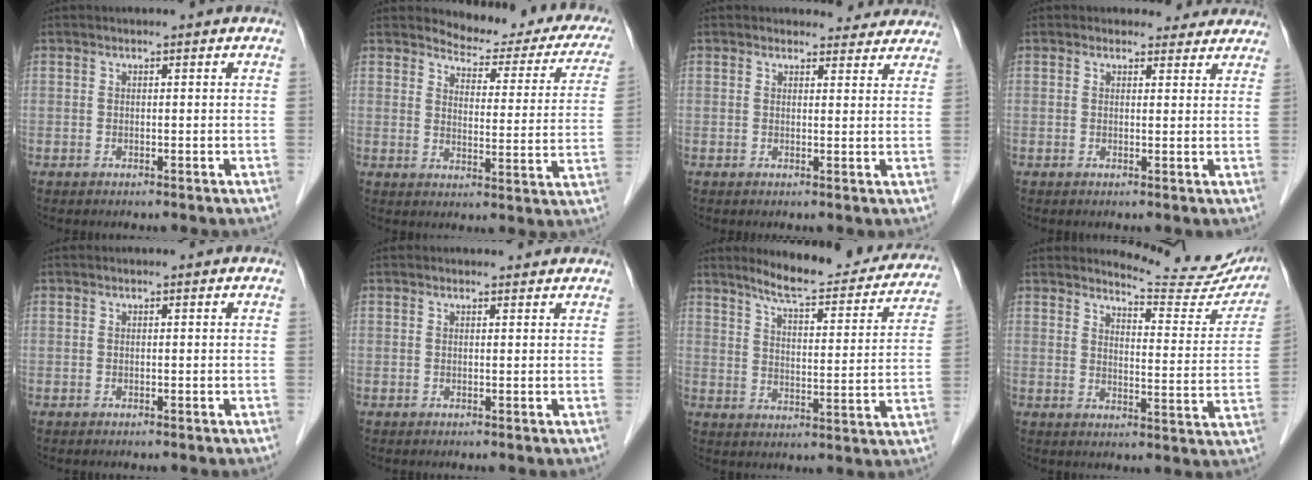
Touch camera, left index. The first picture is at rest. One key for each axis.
{"total": 15.3, "fx": 14.0, "fy": 4.0, "fz": 4.8, "tx": -0.033, "ty": -0.044, "tz": 0.146}
{"total": 5.1, "fx": 4.8, "fy": 1.8, "fz": -0.1, "tx": 0.016, "ty": -0.002, "tz": 0.038}
{"total": 4.4, "fx": 3.9, "fy": 2.0, "fz": 0.0, "tx": 0.014, "ty": 0.002, "tz": 0.031}
{"total": 0.0}
{"total": 1.8, "fx": 1.7, "fy": 0.5, "fz": 0.1, "tx": -0.010, "ty": 0.004, "tz": 0.017}
{"total": 18.4, "fx": 16.6, "fy": 3.2, "fz": 7.3, "tx": -0.091, "ty": -0.025, "tz": 0.210}
{"total": 13.9, "fx": 13.5, "fy": 1.9, "fz": 2.8, "tx": -0.025, "ty": -0.067, "tz": 0.146}